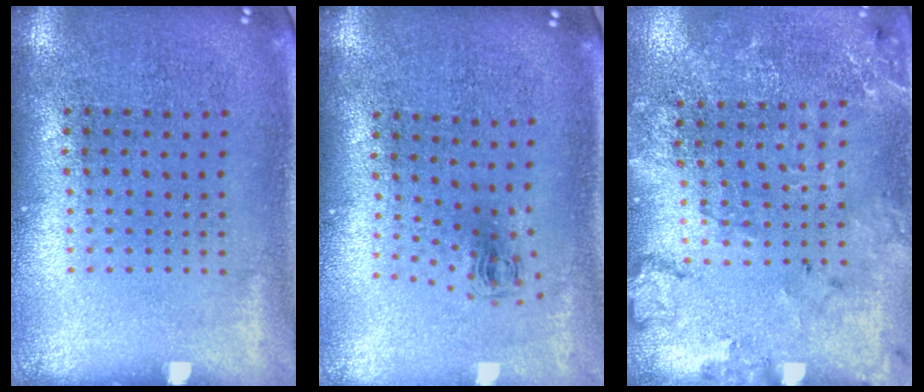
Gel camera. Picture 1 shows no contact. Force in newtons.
{"total": 0.8, "press": 0.4, "slide": 0.7}
{"total": 1.8, "press": 1.7, "slide": 0.5}